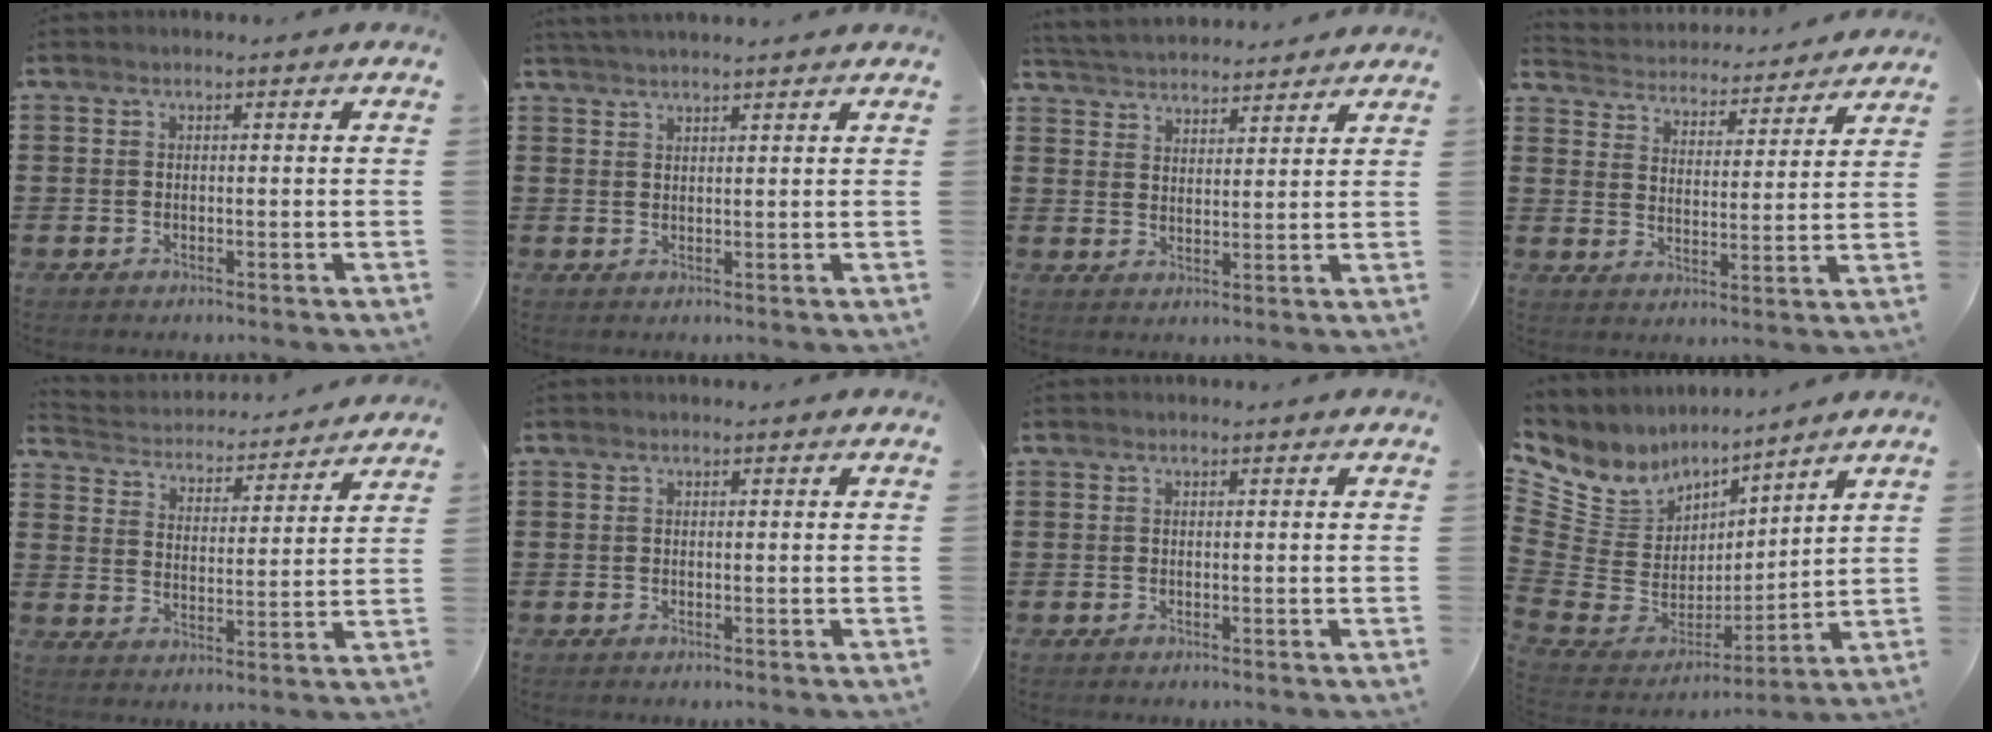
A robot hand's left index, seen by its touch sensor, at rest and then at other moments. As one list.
[{"total": 2.2, "force": [2.2, -0.3, 0.4], "torque": [-0.012, 0.000, 0.043]}, {"total": 3.8, "force": [3.8, 0.3, -0.1], "torque": [-0.014, -0.018, 0.067]}, {"total": 3.8, "force": [3.8, 0.1, -0.4], "torque": [-0.018, -0.033, 0.059]}, {"total": 3.3, "force": [3.2, 0.3, -0.2], "torque": [-0.019, -0.030, 0.047]}, {"total": 0.0}, {"total": 0.0}, {"total": 7.9, "force": [5.1, 6.0, 1.0], "torque": [-0.077, -0.049, 0.100]}]